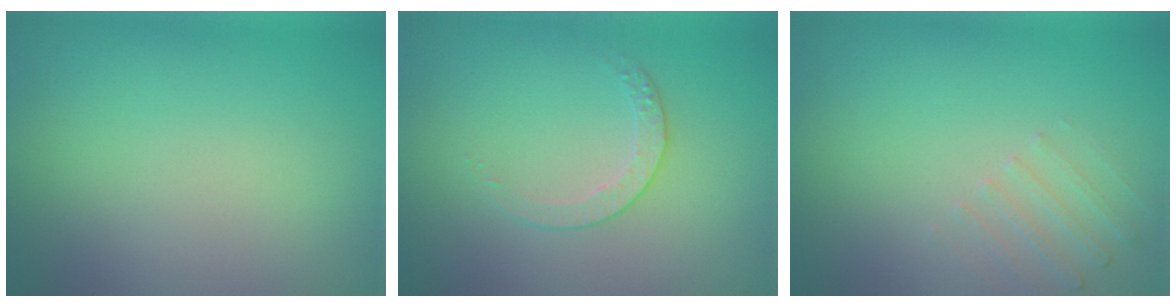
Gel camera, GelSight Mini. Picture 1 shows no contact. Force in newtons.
{"total": 1.6, "press": 1.0, "slide": 1.3}
{"total": 1.6, "press": 1.6, "slide": 0.4}